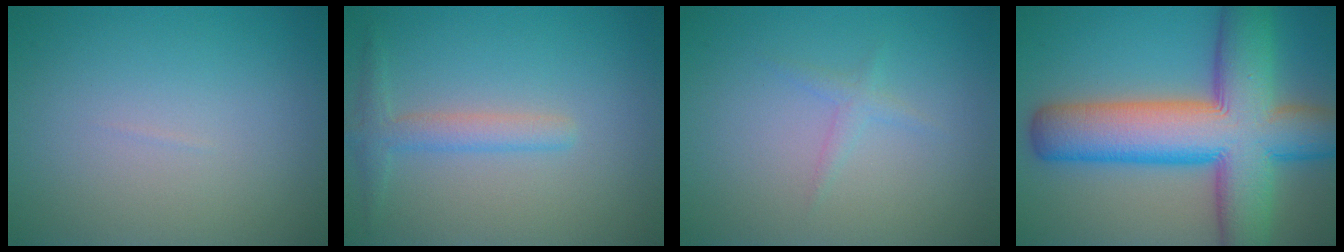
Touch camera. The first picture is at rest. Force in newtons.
{"total": 2.2, "press": 2.2, "slide": 0.1}
{"total": 1.0, "press": 1.0, "slide": 0.1}
{"total": 14.2, "press": 14.1, "slide": 0.7}